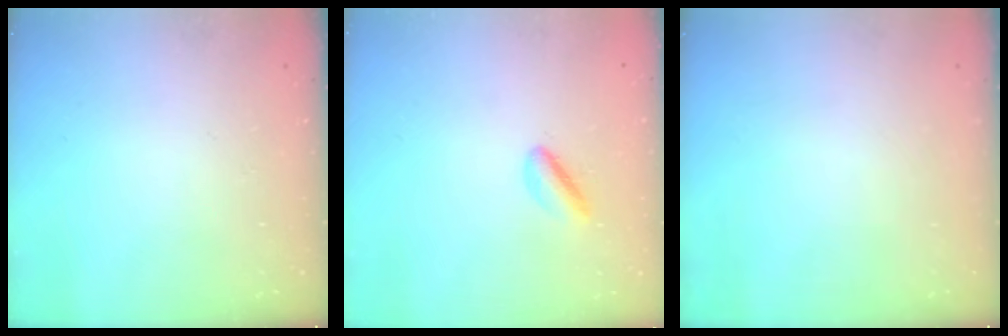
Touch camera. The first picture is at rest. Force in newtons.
{"total": 3.2, "press": 2.9, "slide": 1.4}
{"total": 0.0}